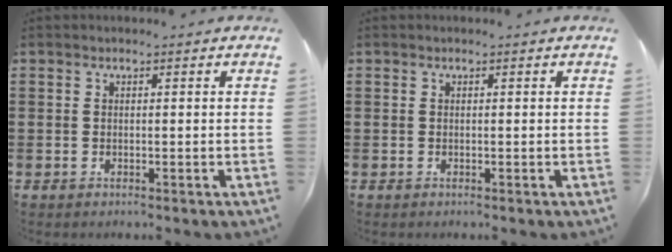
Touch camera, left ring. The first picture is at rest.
{"total": 0.0}